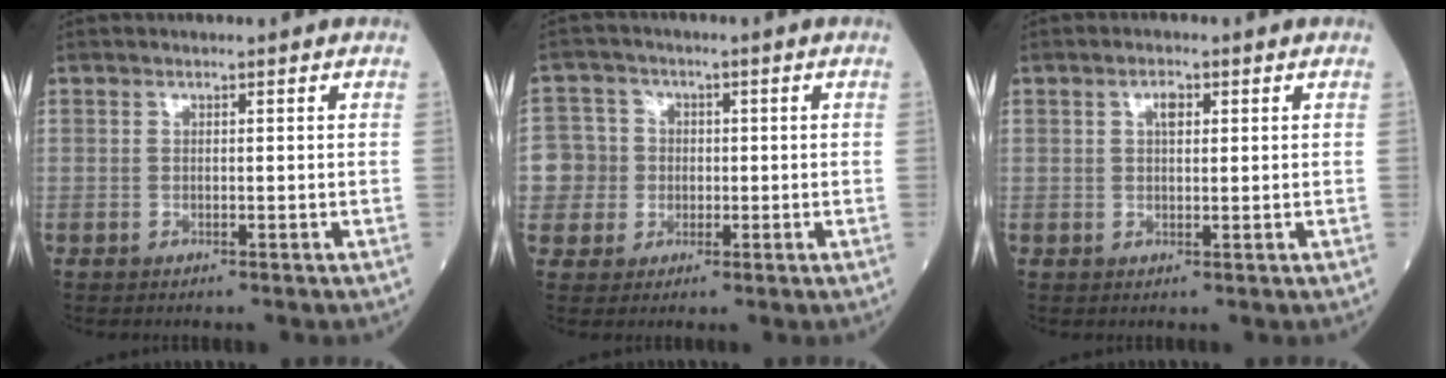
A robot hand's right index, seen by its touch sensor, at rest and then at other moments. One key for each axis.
{"total": 6.9, "fx": -0.4, "fy": 6.8, "fz": 0.6, "tx": -0.015, "ty": 0.019, "tz": -0.005}
{"total": 2.1, "fx": 0.8, "fy": 0.9, "fz": 1.7, "tx": -0.030, "ty": 0.003, "tz": 0.012}